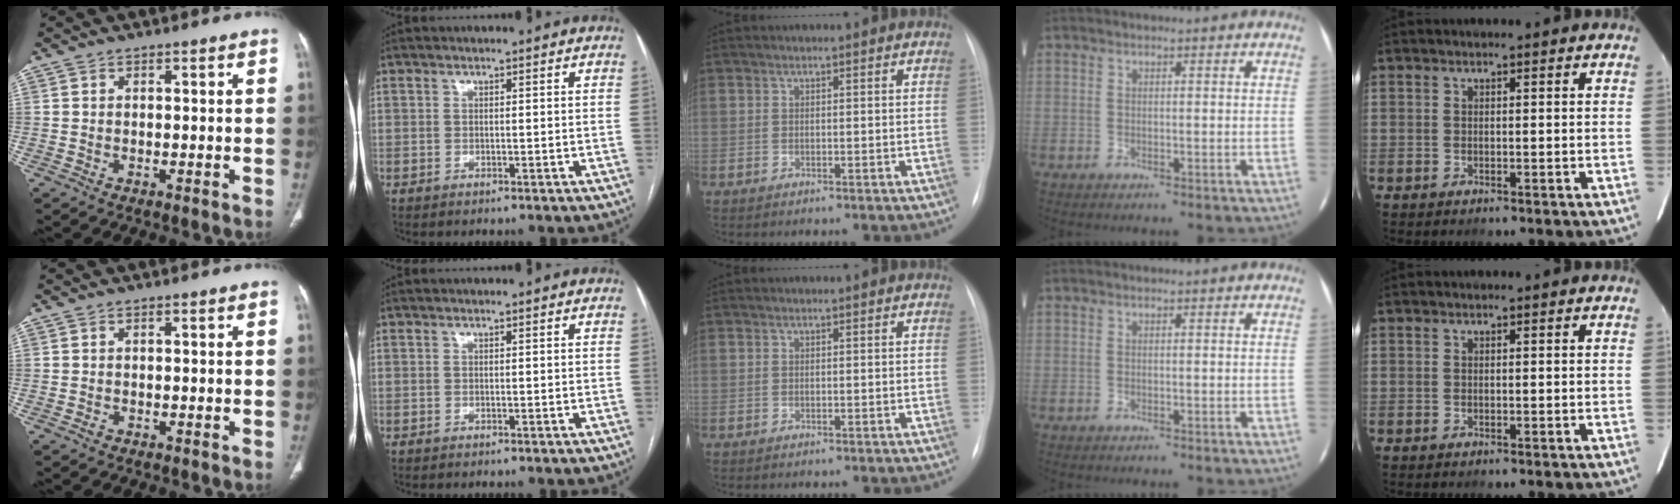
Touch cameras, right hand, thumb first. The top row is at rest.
{"thumb": {"total": 0.6, "force": [-0.3, 0.5, 0.3], "torque": [-0.003, 0.001, -0.005]}}